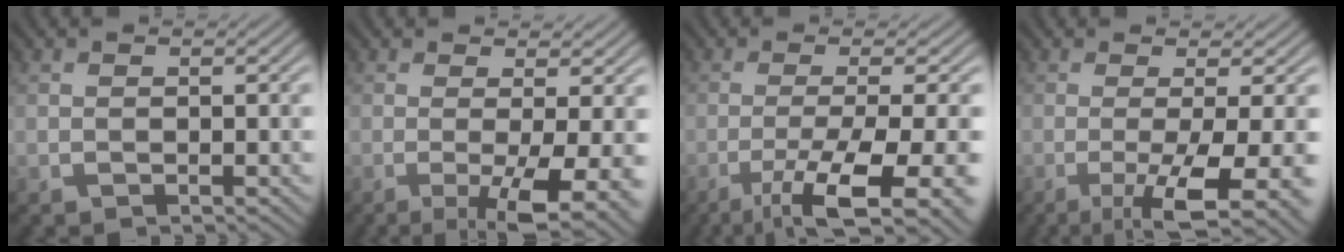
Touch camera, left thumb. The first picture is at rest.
{"total": 6.7, "force": [-1.5, 1.4, 6.4], "torque": [-0.100, -0.004, -0.021]}
{"total": 12.2, "force": [-5.6, 2.8, 10.5], "torque": [-0.156, -0.012, -0.080]}
{"total": 9.2, "force": [-2.8, 2.0, 8.5], "torque": [-0.117, -0.004, -0.038]}